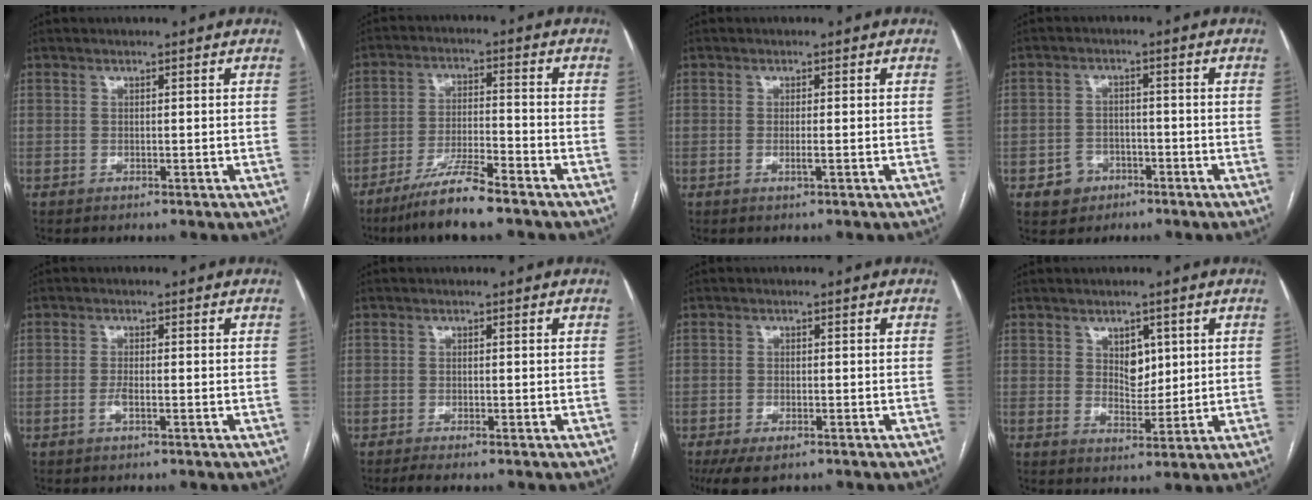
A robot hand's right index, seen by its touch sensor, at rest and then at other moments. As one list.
[{"total": 8.8, "force": [-6.8, 0.3, 5.6], "torque": [-0.107, -0.023, -0.126]}, {"total": 1.2, "force": [-0.4, -0.1, 1.2], "torque": [-0.024, -0.003, -0.006]}, {"total": 4.2, "force": [-2.1, 3.6, 1.0], "torque": [-0.012, 0.011, -0.026]}, {"total": 1.7, "force": [-0.7, 0.3, 1.5], "torque": [-0.031, 0.000, -0.014]}, {"total": 1.7, "force": [-1.4, -0.1, 1.1], "torque": [-0.019, -0.004, -0.024]}, {"total": 4.8, "force": [-3.2, 2.0, 3.0], "torque": [-0.056, -0.008, -0.048]}, {"total": 4.3, "force": [1.7, 2.7, 2.9], "torque": [-0.041, -0.001, 0.032]}]